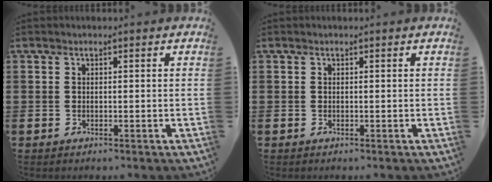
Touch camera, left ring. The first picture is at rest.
{"total": 0.0}